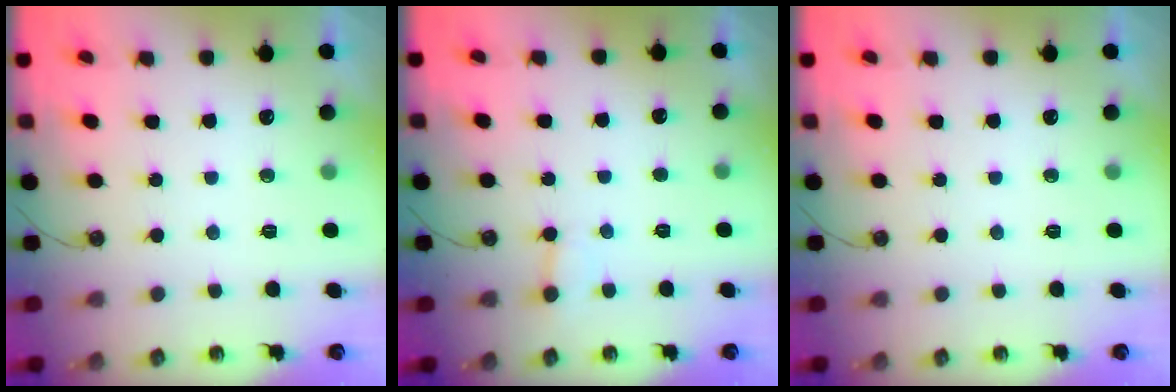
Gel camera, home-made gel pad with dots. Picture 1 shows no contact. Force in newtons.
{"total": 3.8, "press": 3.8, "slide": 0.4}
{"total": 0.0}